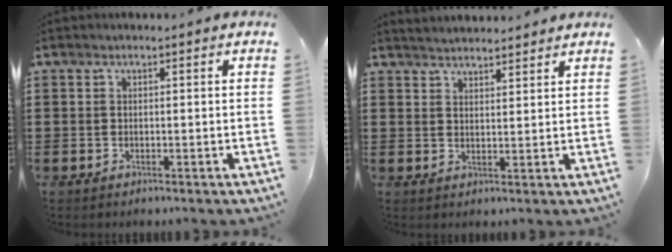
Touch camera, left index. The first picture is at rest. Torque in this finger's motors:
{"motor_torque": [0.21, -0.18, 0.18, 0.02]}